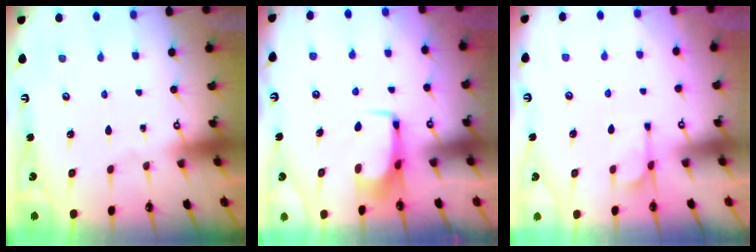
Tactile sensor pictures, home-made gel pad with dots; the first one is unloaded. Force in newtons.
{"total": 3.7, "press": 3.7, "slide": 0.3}
{"total": 1.7, "press": 1.1, "slide": 1.2}